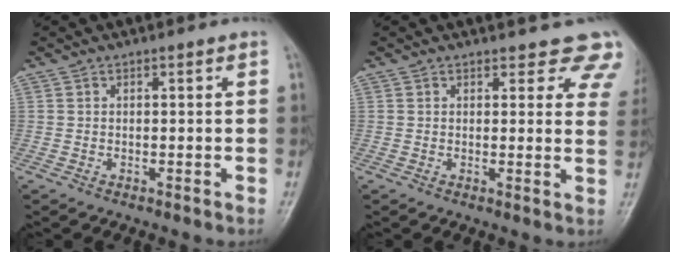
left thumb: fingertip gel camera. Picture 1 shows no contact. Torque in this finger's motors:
{"motor_torque": [0.26, 0.35, 0.12, -0.19, 0.01]}